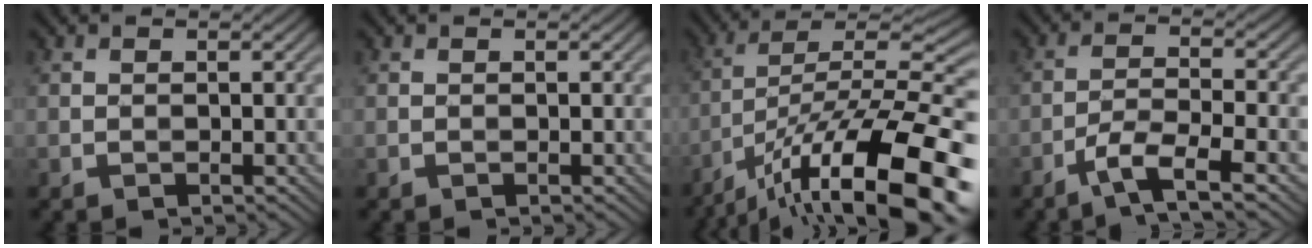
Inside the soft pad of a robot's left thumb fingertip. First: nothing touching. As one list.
[{"total": 0.0}, {"total": 19.1, "force": [-10.4, 6.1, 14.9], "torque": [-0.249, -0.010, -0.168]}, {"total": 6.7, "force": [-4.2, 1.3, 5.1], "torque": [-0.101, 0.002, -0.081]}]